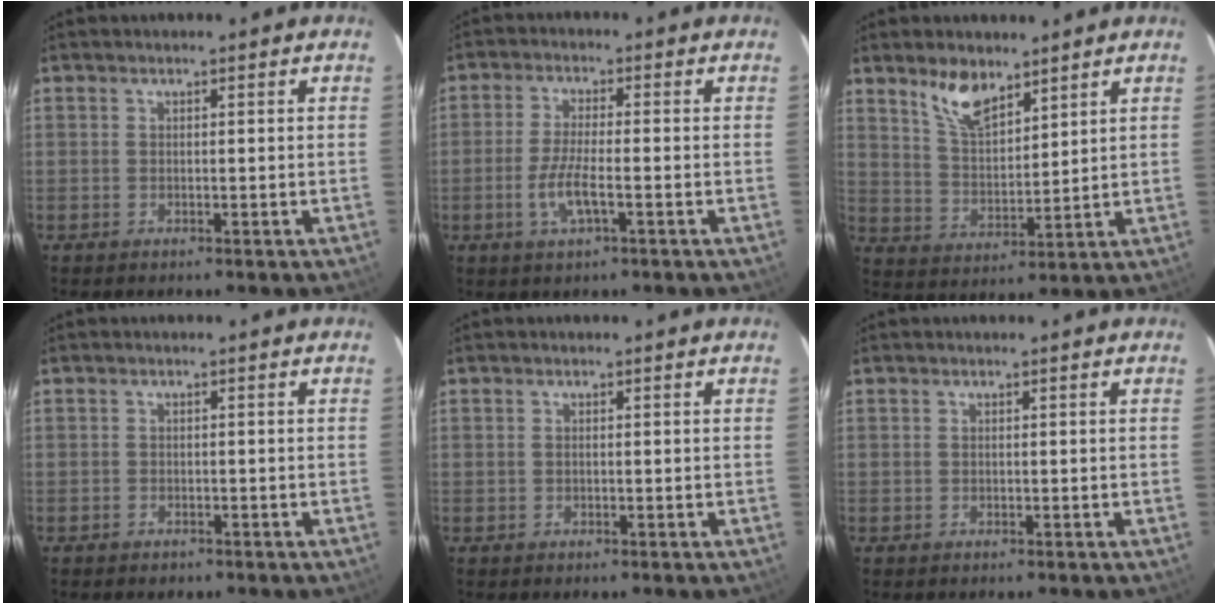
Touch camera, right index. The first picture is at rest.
{"total": 6.0, "force": [-2.2, 1.3, 5.4], "torque": [-0.114, -0.007, -0.043]}
{"total": 8.3, "force": [5.9, 3.4, 4.7], "torque": [-0.083, 0.007, 0.120]}
{"total": 1.4, "force": [-0.9, 1.0, 0.2], "torque": [-0.008, 0.003, -0.012]}
{"total": 0.0}
{"total": 0.0}